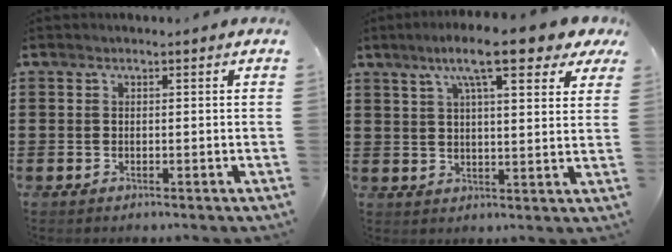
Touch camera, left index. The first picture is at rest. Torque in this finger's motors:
{"motor_torque": [2.14, 0.00, 0.75, 0.21]}